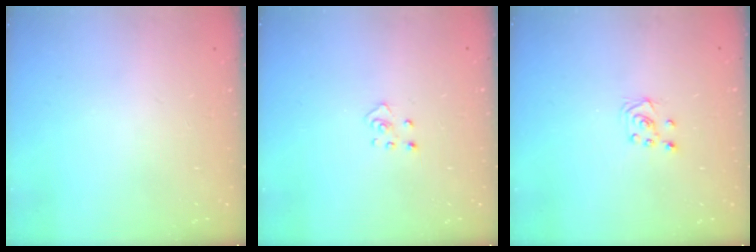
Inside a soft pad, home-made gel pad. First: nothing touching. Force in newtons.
{"total": 2.6, "press": 2.6, "slide": 0.3}
{"total": 3.2, "press": 3.2, "slide": 0.3}